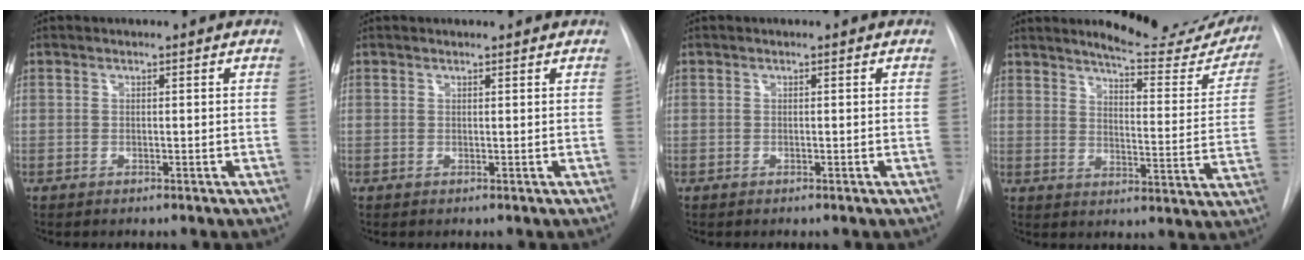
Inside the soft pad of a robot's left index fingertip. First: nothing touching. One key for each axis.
{"total": 1.5, "fx": 1.4, "fy": 0.2, "fz": 0.2, "tx": -0.010, "ty": 0.013, "tz": 0.016}
{"total": 0.0}
{"total": 17.2, "fx": 16.1, "fy": 3.0, "fz": 5.4, "tx": -0.055, "ty": -0.069, "tz": 0.186}